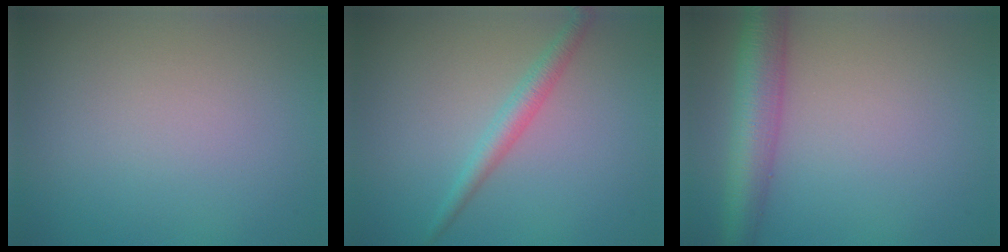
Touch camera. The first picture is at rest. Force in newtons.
{"total": 2.2, "press": 2.2, "slide": 0.0}
{"total": 5.3, "press": 5.3, "slide": 0.2}